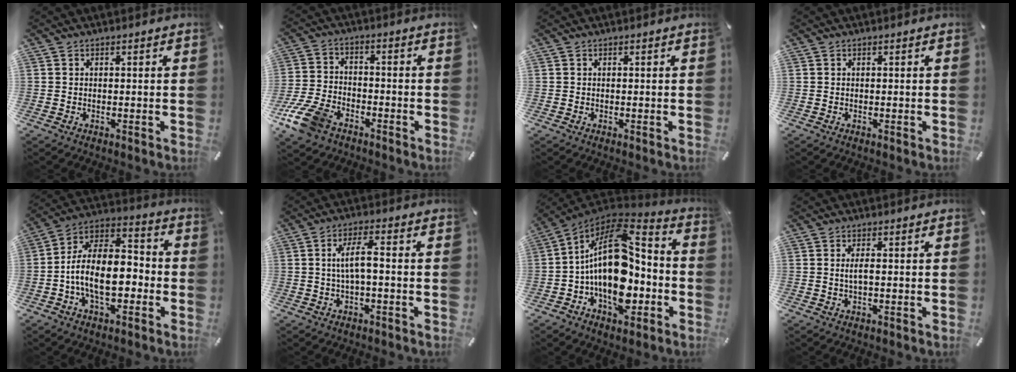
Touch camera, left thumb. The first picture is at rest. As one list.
[{"total": 10.4, "force": [-6.7, 5.9, 5.4], "torque": [-0.120, 0.029, -0.128]}, {"total": 0.0}, {"total": 0.0}, {"total": 15.2, "force": [-4.5, 8.9, 11.5], "torque": [-0.226, 0.014, -0.082]}, {"total": 6.4, "force": [-0.1, 1.9, 6.1], "torque": [-0.120, 0.009, -0.006]}, {"total": 21.9, "force": [-1.9, 13.4, 17.3], "torque": [-0.309, -0.009, -0.030]}, {"total": 2.6, "force": [0.1, 0.6, 2.5], "torque": [-0.048, -0.001, 0.000]}]